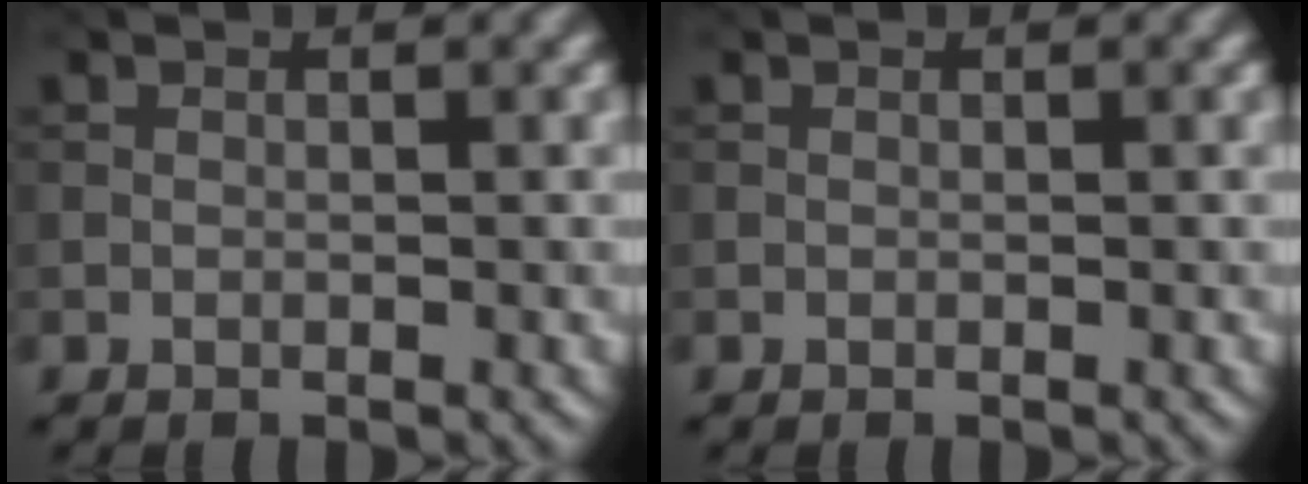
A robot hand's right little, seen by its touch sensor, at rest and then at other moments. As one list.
[{"total": 0.0}]